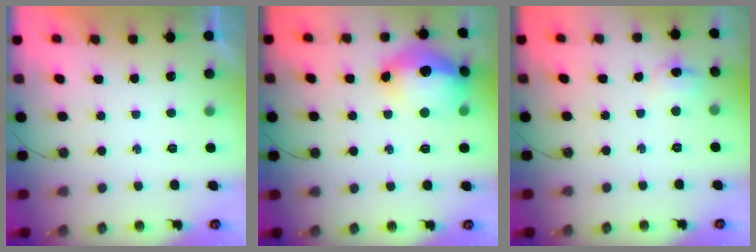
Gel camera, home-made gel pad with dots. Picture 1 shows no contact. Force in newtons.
{"total": 18.6, "press": 18.5, "slide": 1.6}
{"total": 6.7, "press": 6.7, "slide": 0.7}